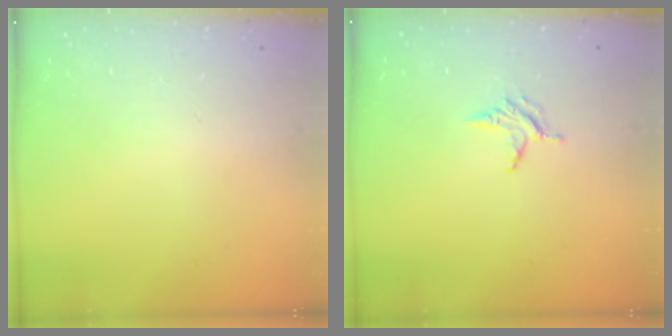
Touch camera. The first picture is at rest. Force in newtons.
{"total": 3.9, "press": 3.9, "slide": 0.4}